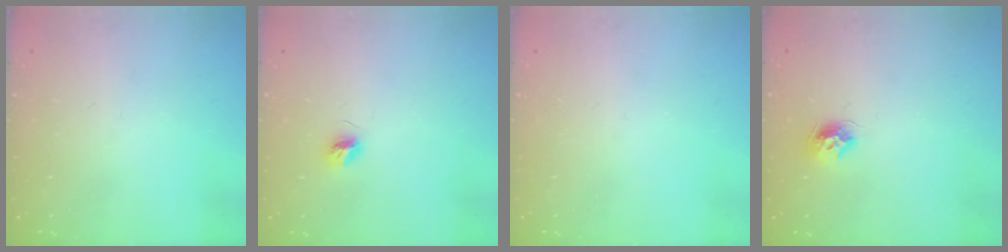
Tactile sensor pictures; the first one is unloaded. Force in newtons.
{"total": 5.0, "press": 5.0, "slide": 0.6}
{"total": 0.0}
{"total": 8.4, "press": 8.3, "slide": 0.7}